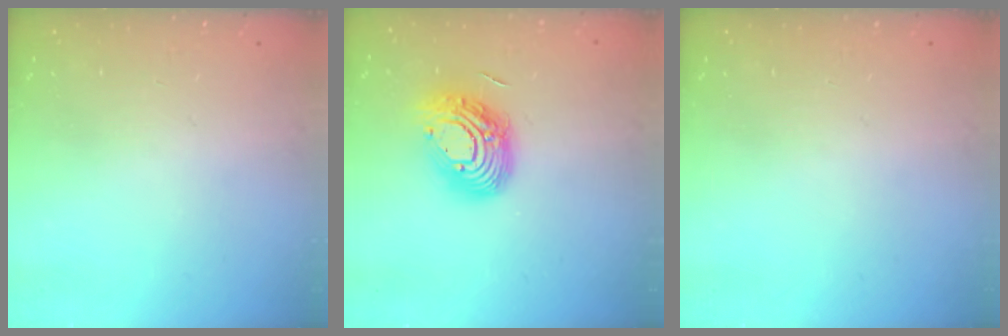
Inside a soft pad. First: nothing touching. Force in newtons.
{"total": 14.8, "press": 14.7, "slide": 1.0}
{"total": 0.0}